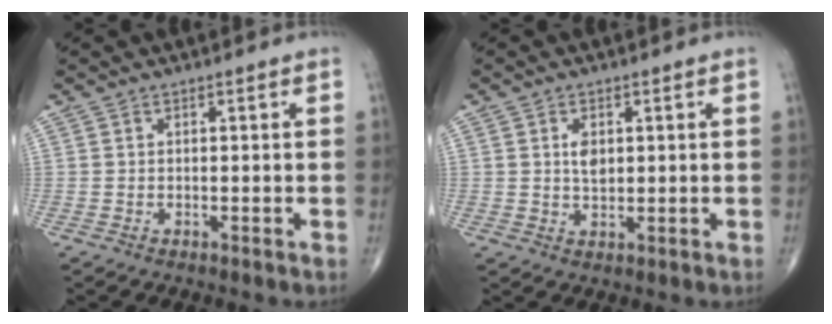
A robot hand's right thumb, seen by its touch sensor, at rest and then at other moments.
{"total": 6.2, "force": [1.1, 3.4, 5.0], "torque": [-0.087, -0.008, 0.022]}